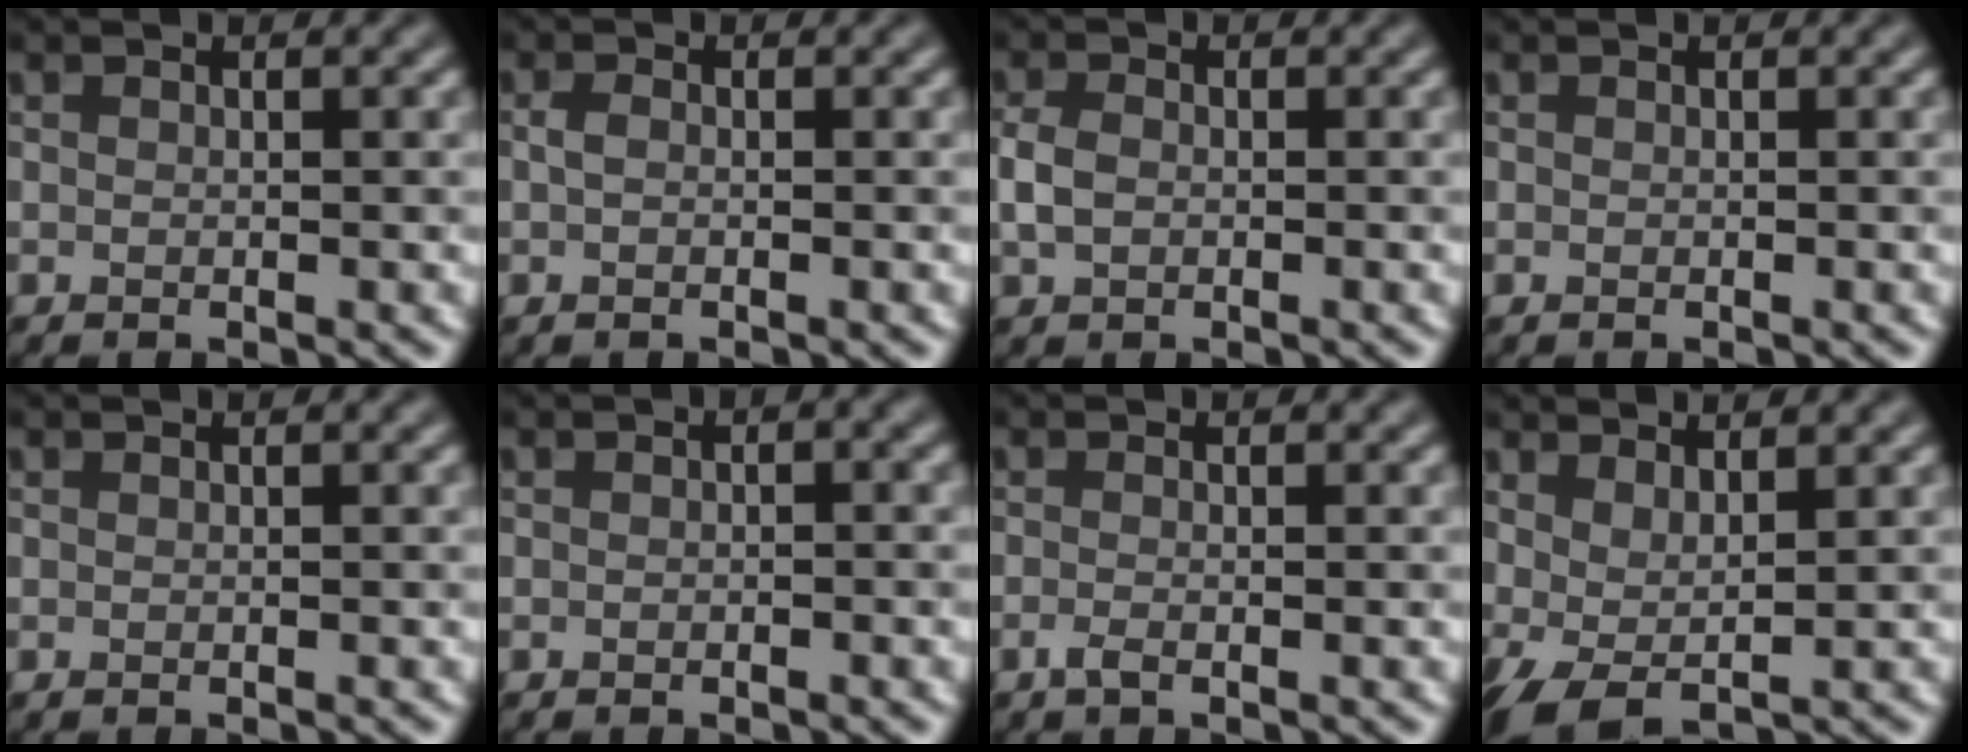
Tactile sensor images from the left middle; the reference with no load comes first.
{"total": 0.9, "force": [-0.2, 0.5, 0.8], "torque": [-0.019, 0.000, -0.004]}
{"total": 2.1, "force": [-0.3, 1.5, 1.4], "torque": [-0.031, 0.001, -0.011]}
{"total": 0.0}
{"total": 0.0}
{"total": 0.9, "force": [0.0, 0.5, 0.8], "torque": [-0.010, 0.002, -0.001]}
{"total": 1.0, "force": [-0.5, 0.3, 0.8], "torque": [-0.017, -0.002, -0.012]}
{"total": 3.1, "force": [1.0, 1.2, 2.7], "torque": [-0.056, -0.001, 0.021]}